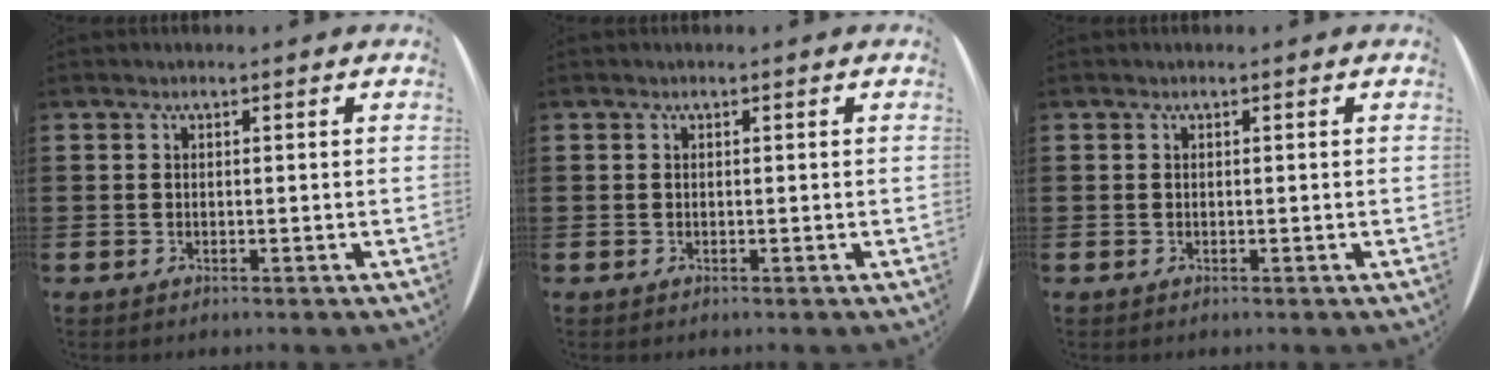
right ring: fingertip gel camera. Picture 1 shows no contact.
{"total": 0.0}
{"total": 0.0}